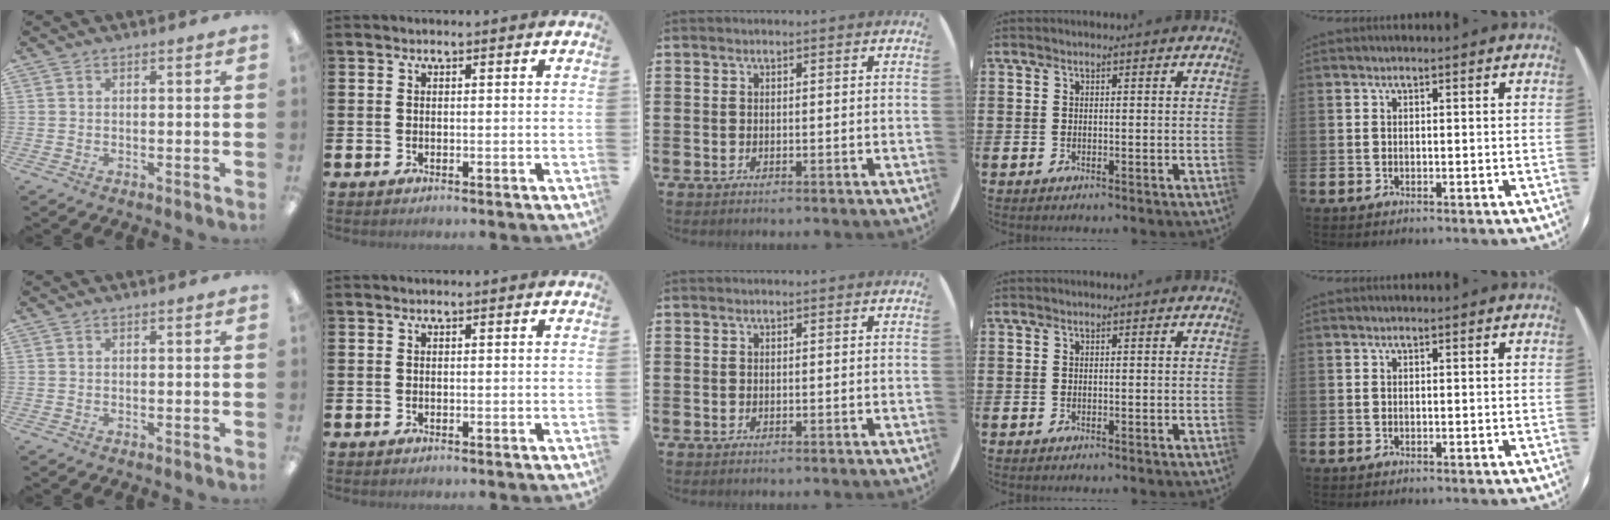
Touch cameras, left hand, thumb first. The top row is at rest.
{}